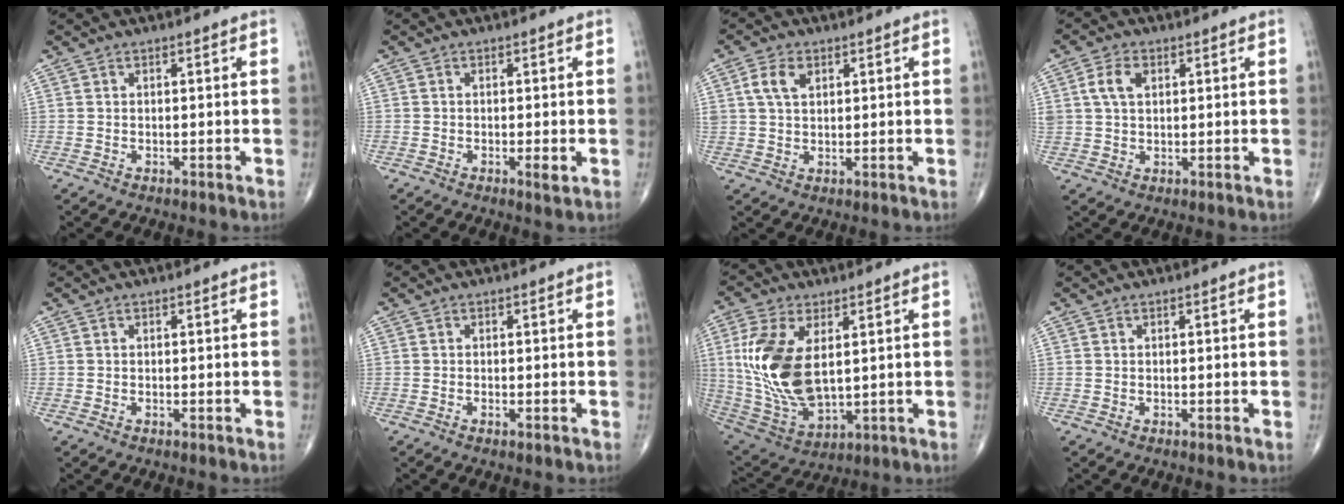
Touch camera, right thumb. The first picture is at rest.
{"total": 2.0, "force": [-0.6, 0.6, 1.8], "torque": [-0.033, -0.005, -0.012]}
{"total": 4.8, "force": [1.8, 3.0, 3.2], "torque": [-0.060, 0.000, 0.036]}
{"total": 5.0, "force": [1.5, 3.3, 3.4], "torque": [-0.064, 0.003, 0.030]}
{"total": 0.0}
{"total": 0.9, "force": [-0.4, 0.2, 0.8], "torque": [-0.017, -0.002, -0.008]}
{"total": 17.0, "force": [2.9, 9.1, 14.1], "torque": [-0.286, -0.020, 0.071]}
{"total": 0.0}